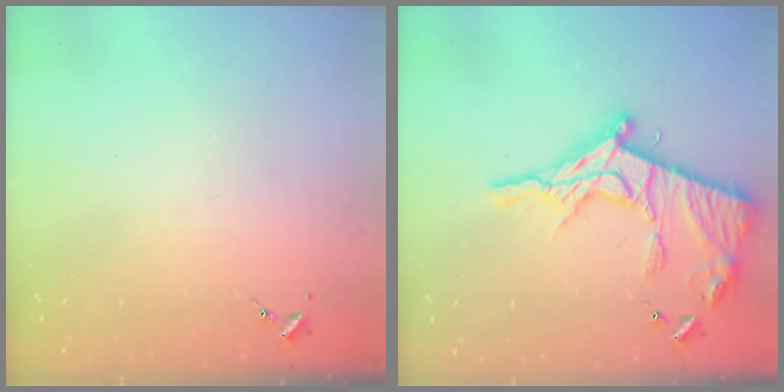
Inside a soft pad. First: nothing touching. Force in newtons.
{"total": 19.5, "press": 19.5, "slide": 1.5}